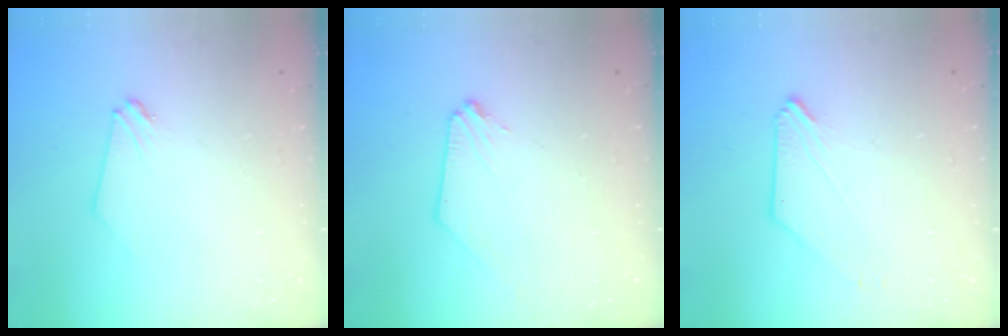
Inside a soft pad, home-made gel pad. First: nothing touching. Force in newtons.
{"total": 0.0}
{"total": 0.0}